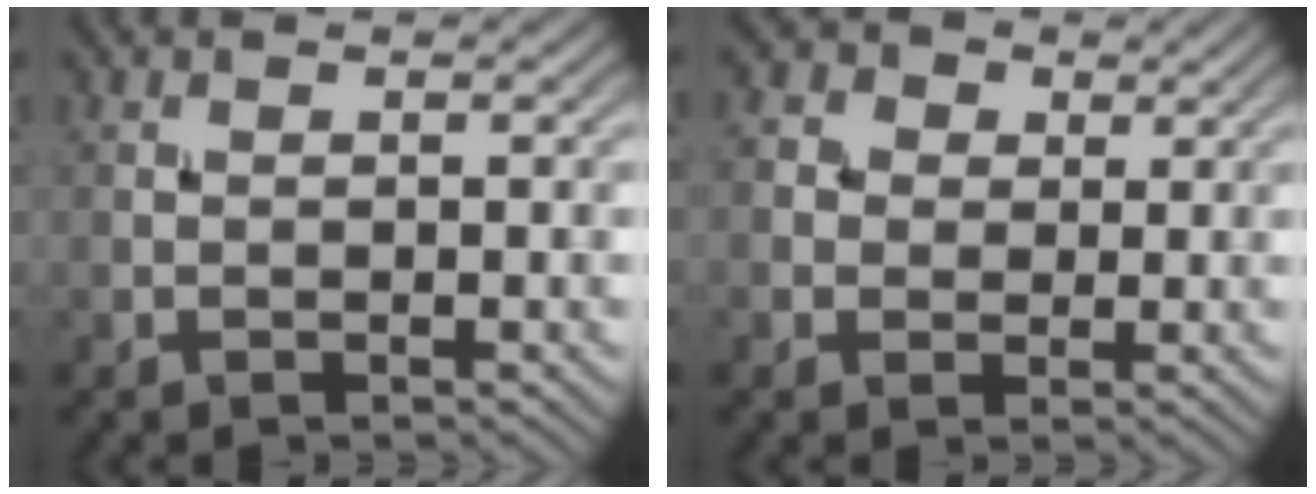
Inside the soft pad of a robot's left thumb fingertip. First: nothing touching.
{"total": 3.8, "force": [0.9, 3.3, 1.6], "torque": [-0.054, 0.007, 0.013]}